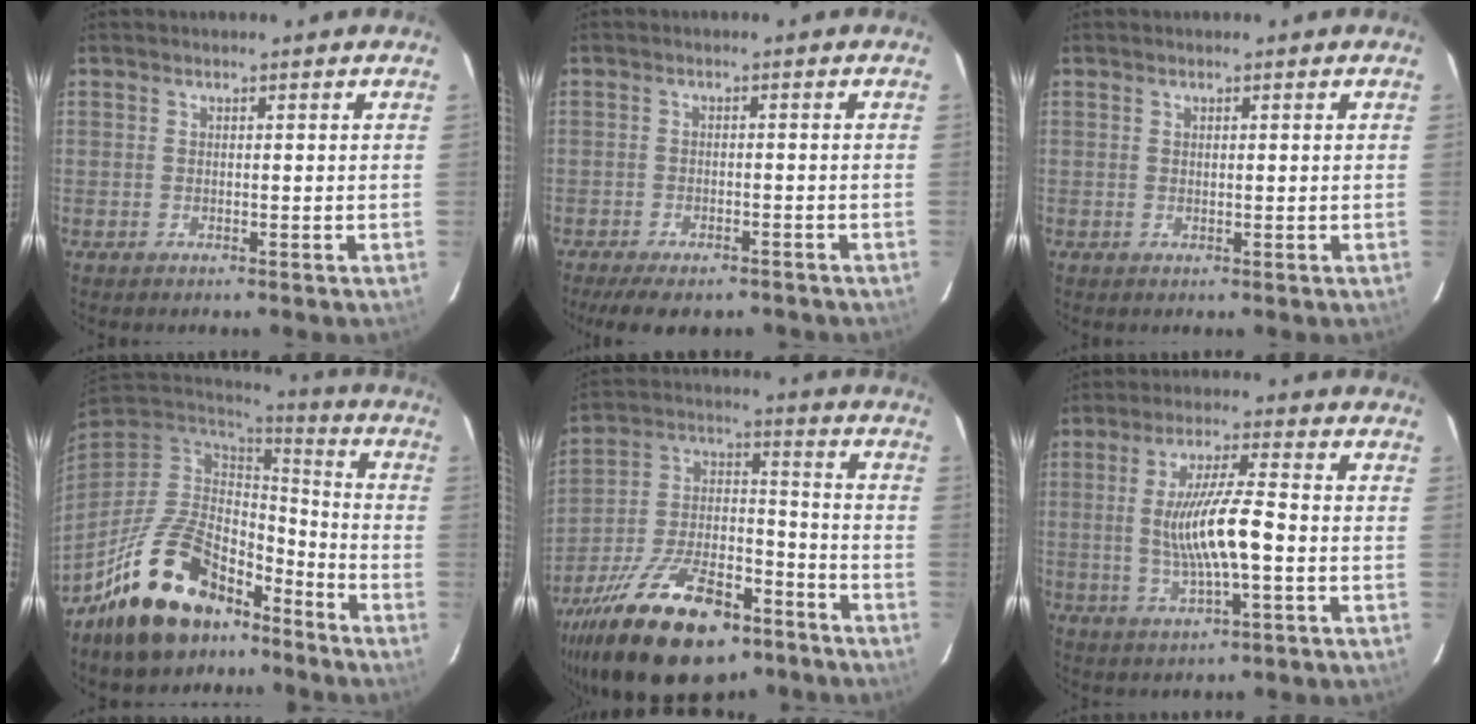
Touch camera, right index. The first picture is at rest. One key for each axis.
{"total": 9.5, "fx": -7.6, "fy": 3.2, "fz": 4.7, "tx": -0.106, "ty": -0.021, "tz": -0.112}
{"total": 0.5, "fx": 0.2, "fy": 0.3, "fz": 0.4, "tx": -0.007, "ty": 0.003, "tz": 0.005}
{"total": 19.5, "fx": -13.0, "fy": 10.4, "fz": 10.3, "tx": -0.219, "ty": 0.012, "tz": -0.197}
{"total": 26.1, "fx": -16.5, "fy": 11.8, "fz": 16.4, "tx": -0.314, "ty": -0.007, "tz": -0.262}
{"total": 10.8, "fx": -1.3, "fy": 1.6, "fz": 10.6, "tx": -0.198, "ty": -0.005, "tz": -0.020}